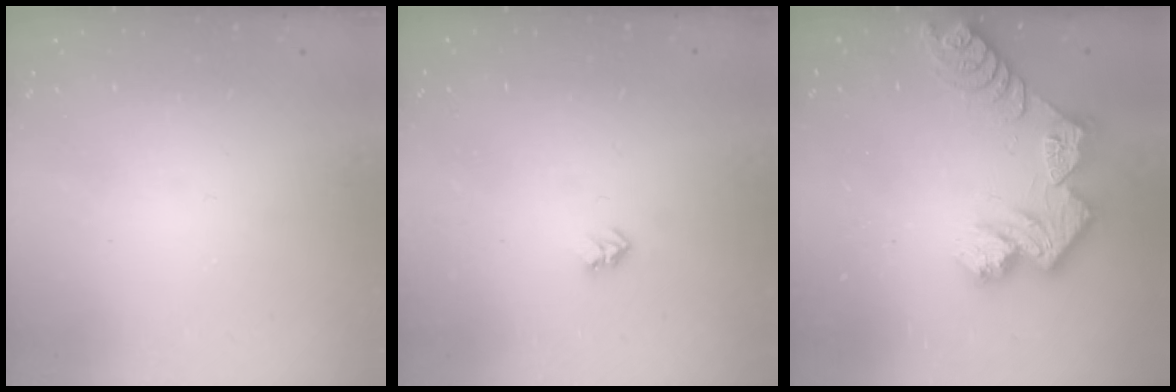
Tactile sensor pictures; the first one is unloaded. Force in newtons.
{"total": 2.6, "press": 2.6, "slide": 0.4}
{"total": 12.5, "press": 12.5, "slide": 1.1}